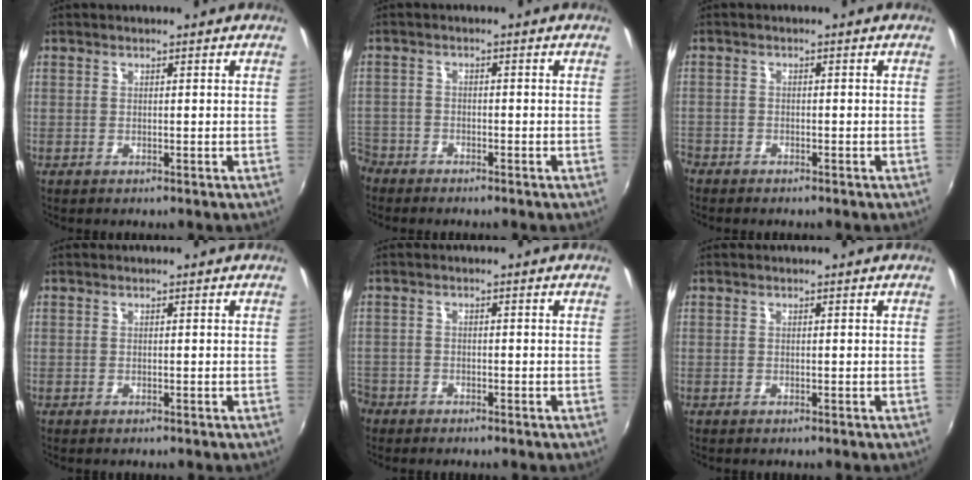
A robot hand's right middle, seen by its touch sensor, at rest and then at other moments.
{"total": 5.9, "force": [-4.4, 3.9, 1.1], "torque": [-0.056, -0.004, -0.087]}
{"total": 2.9, "force": [-2.4, 1.5, 0.5], "torque": [-0.029, -0.001, -0.046]}
{"total": 0.0}
{"total": 4.2, "force": [-3.0, 2.8, 0.8], "torque": [-0.039, 0.000, -0.060]}
{"total": 0.0}